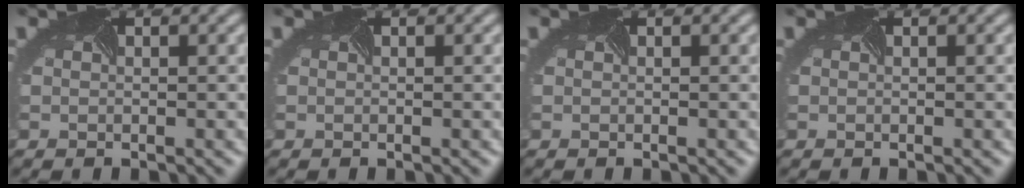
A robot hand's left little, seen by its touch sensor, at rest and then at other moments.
{"total": 0.0}
{"total": 0.0}
{"total": 0.0}